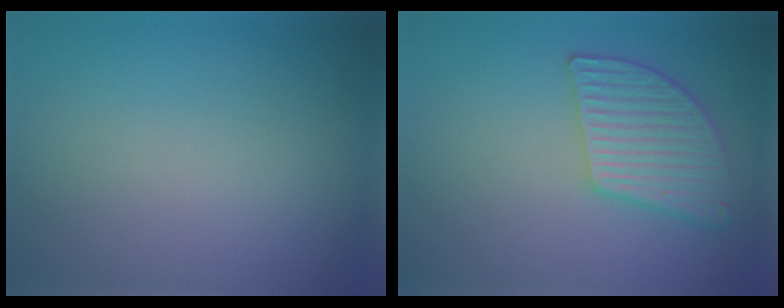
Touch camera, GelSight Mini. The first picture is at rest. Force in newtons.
{"total": 5.2, "press": 3.9, "slide": 3.4}